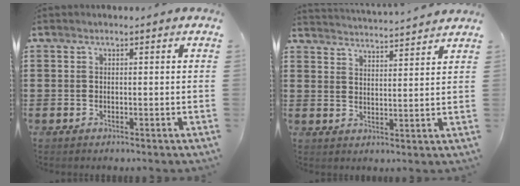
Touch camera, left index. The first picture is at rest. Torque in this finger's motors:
{"motor_torque": [-0.01, -0.02, 0.00, 0.00]}